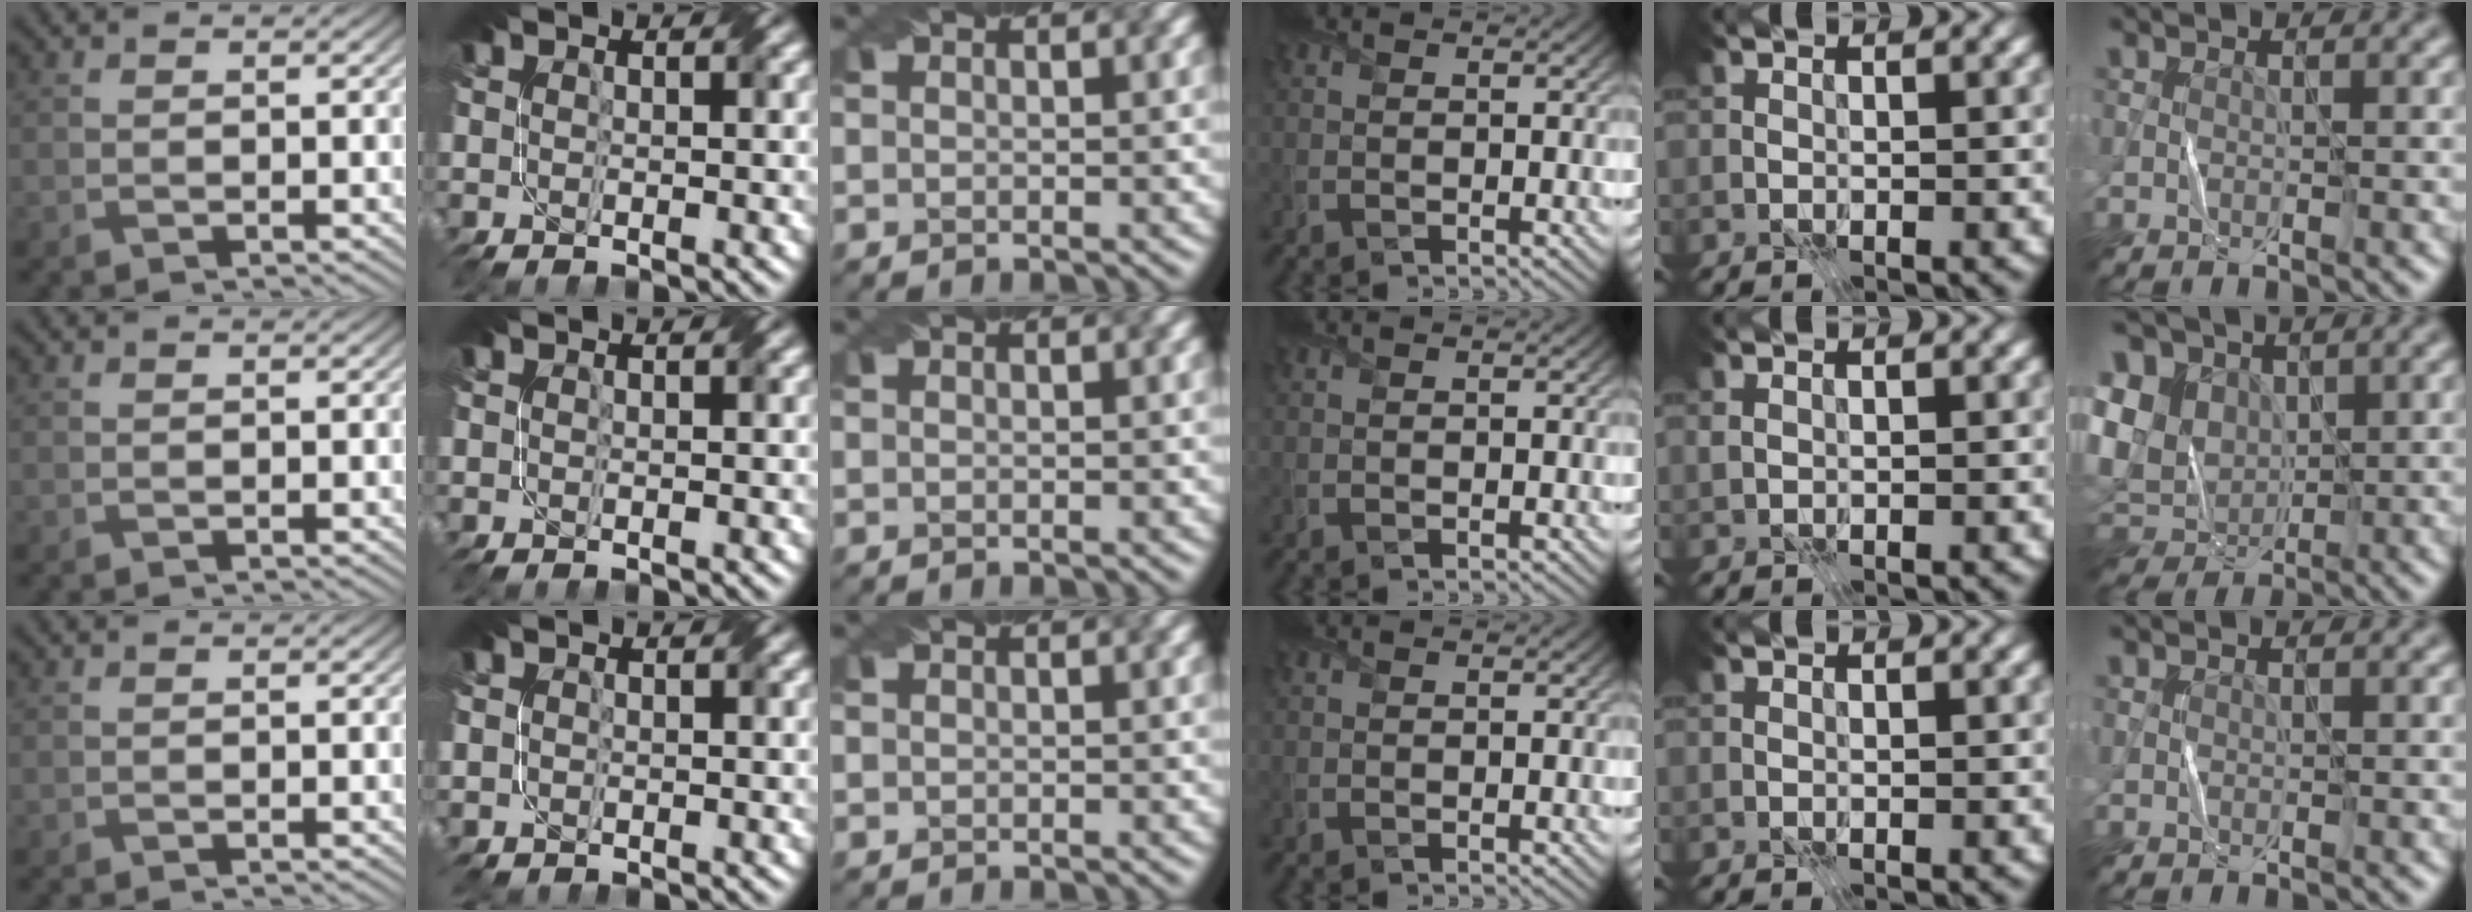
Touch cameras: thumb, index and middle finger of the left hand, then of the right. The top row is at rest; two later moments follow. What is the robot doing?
{"motion": "fold", "object": "paper"}